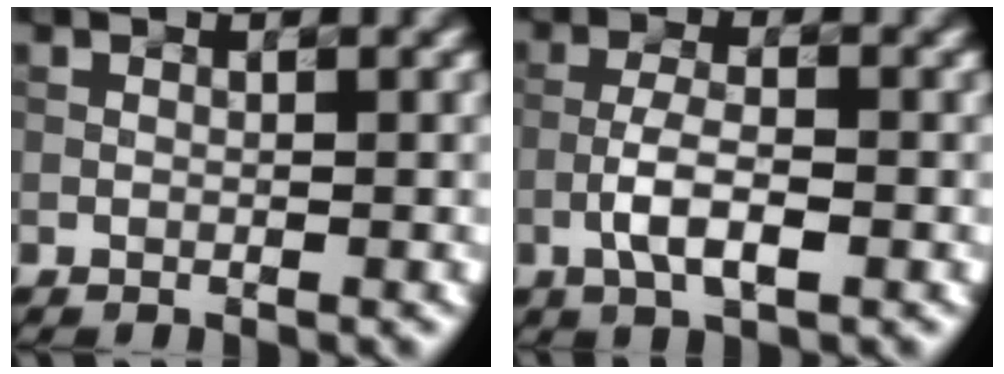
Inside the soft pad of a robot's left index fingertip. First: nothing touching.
{"total": 3.6, "force": [-1.4, 1.1, 3.2], "torque": [-0.064, 0.002, -0.031]}